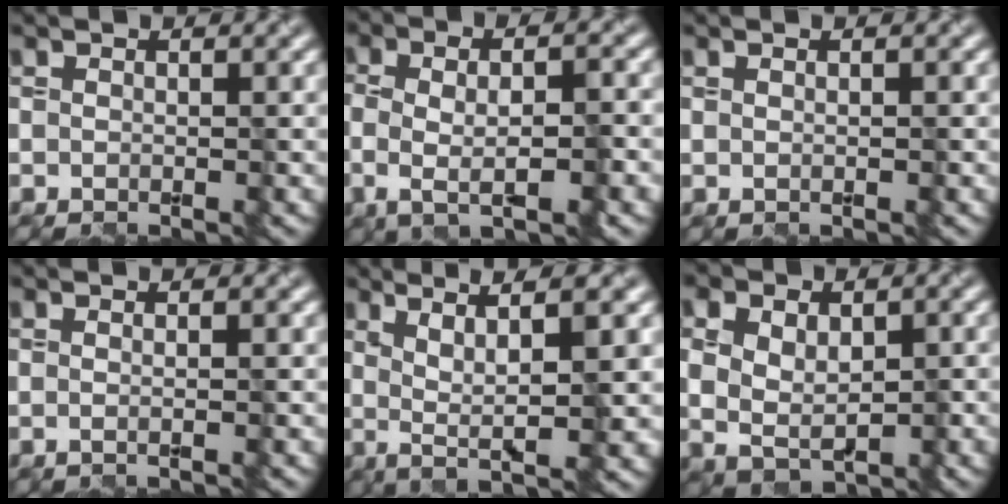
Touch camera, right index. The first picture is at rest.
{"total": 4.9, "force": [-1.3, 1.2, 4.6], "torque": [-0.080, -0.009, -0.012]}
{"total": 1.1, "force": [0.4, 0.6, 0.9], "torque": [-0.001, 0.003, -0.005]}
{"total": 1.5, "force": [0.1, 0.6, 1.3], "torque": [-0.008, 0.000, -0.014]}
{"total": 5.4, "force": [0.8, 0.9, 5.3], "torque": [-0.092, -0.002, 0.026]}
{"total": 4.5, "force": [0.3, 3.0, 3.3], "torque": [-0.059, -0.009, 0.023]}